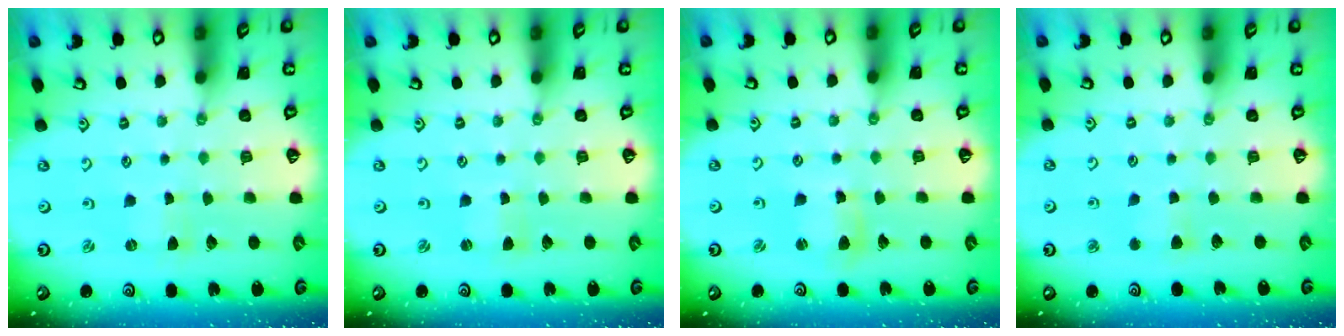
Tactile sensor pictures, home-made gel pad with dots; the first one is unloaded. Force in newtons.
{"total": 0.0}
{"total": 3.7, "press": 3.7, "slide": 0.4}
{"total": 2.8, "press": 2.8, "slide": 0.5}